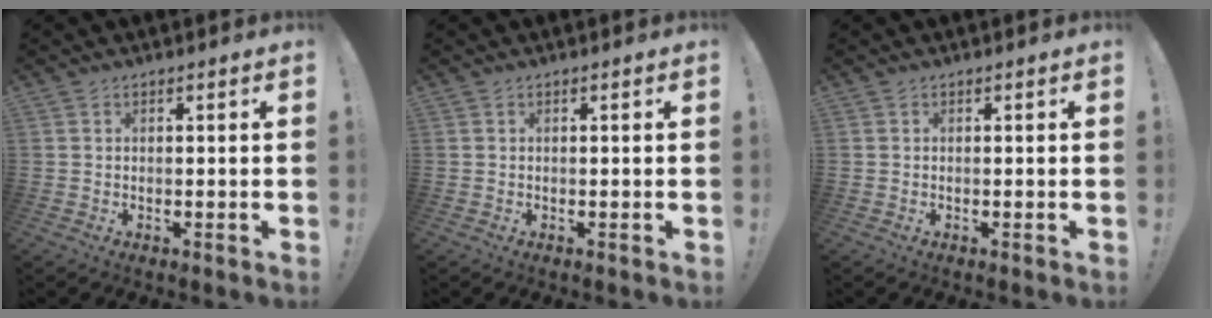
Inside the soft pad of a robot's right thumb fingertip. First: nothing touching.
{"total": 0.0}
{"total": 0.0}